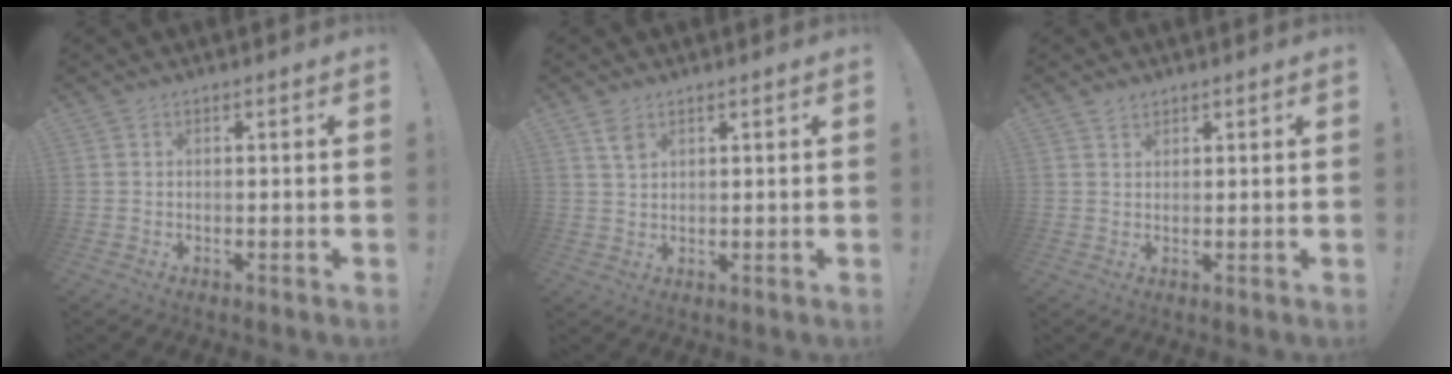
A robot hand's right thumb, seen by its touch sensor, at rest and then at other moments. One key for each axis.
{"total": 3.1, "fx": 1.9, "fy": 1.7, "fz": 1.8, "tx": -0.018, "ty": -0.011, "tz": 0.033}
{"total": 1.8, "fx": 1.5, "fy": 1.0, "fz": 0.4, "tx": -0.004, "ty": -0.007, "tz": 0.028}